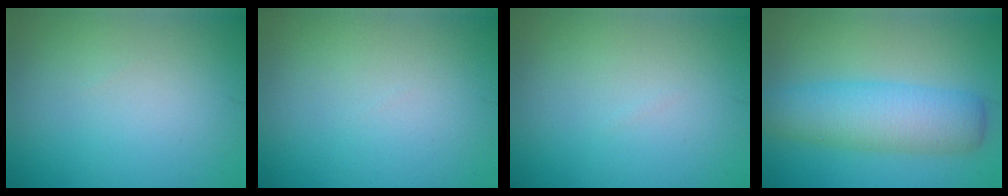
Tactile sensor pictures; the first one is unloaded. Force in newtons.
{"total": 0.0}
{"total": 0.0}
{"total": 6.1, "press": 6.1, "slide": 0.4}